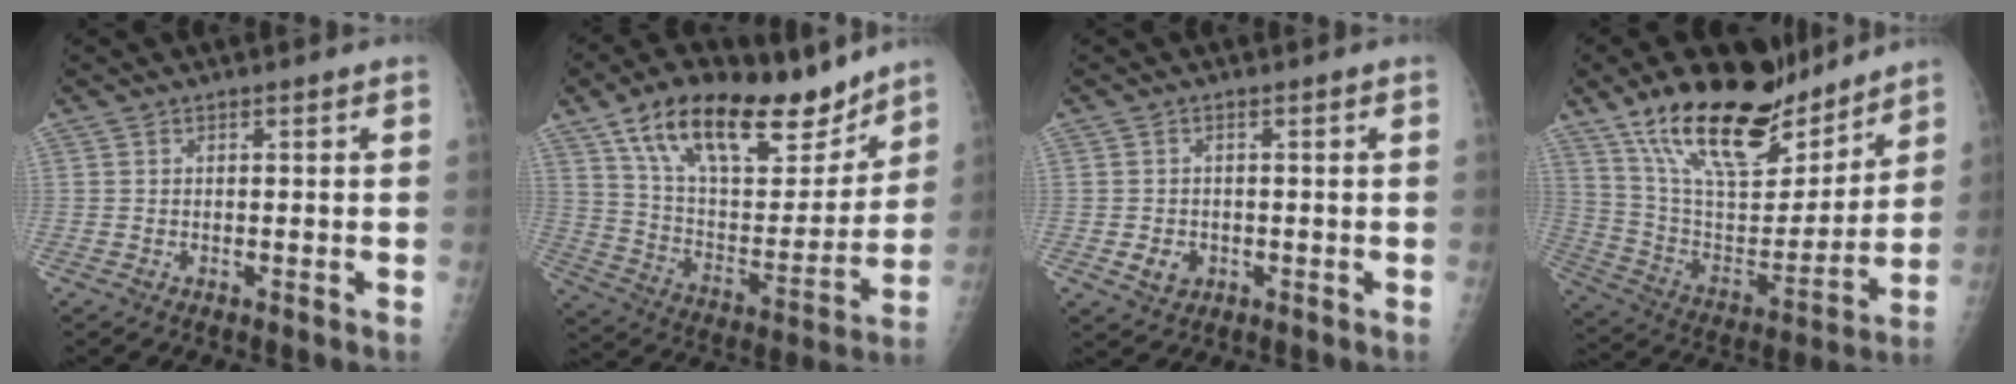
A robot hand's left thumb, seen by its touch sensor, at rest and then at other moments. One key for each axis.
{"total": 25.0, "fx": 16.7, "fy": 10.6, "fz": 15.3, "tx": -0.211, "ty": -0.051, "tz": 0.281}
{"total": 3.2, "fx": -0.7, "fy": 2.8, "fz": 1.5, "tx": -0.014, "ty": 0.001, "tz": -0.003}
{"total": 24.9, "fx": 17.9, "fy": 9.9, "fz": 14.3, "tx": -0.202, "ty": -0.079, "tz": 0.311}